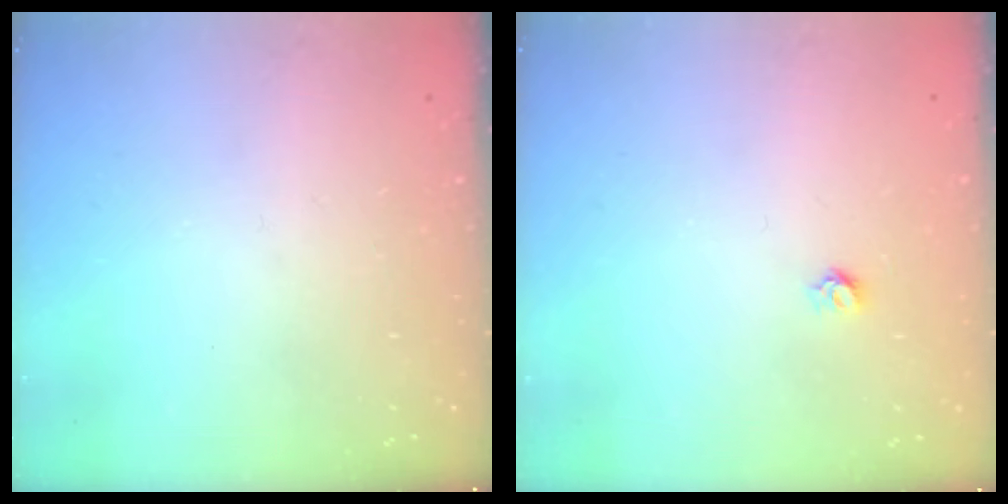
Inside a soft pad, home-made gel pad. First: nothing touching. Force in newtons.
{"total": 3.6, "press": 3.6, "slide": 0.3}